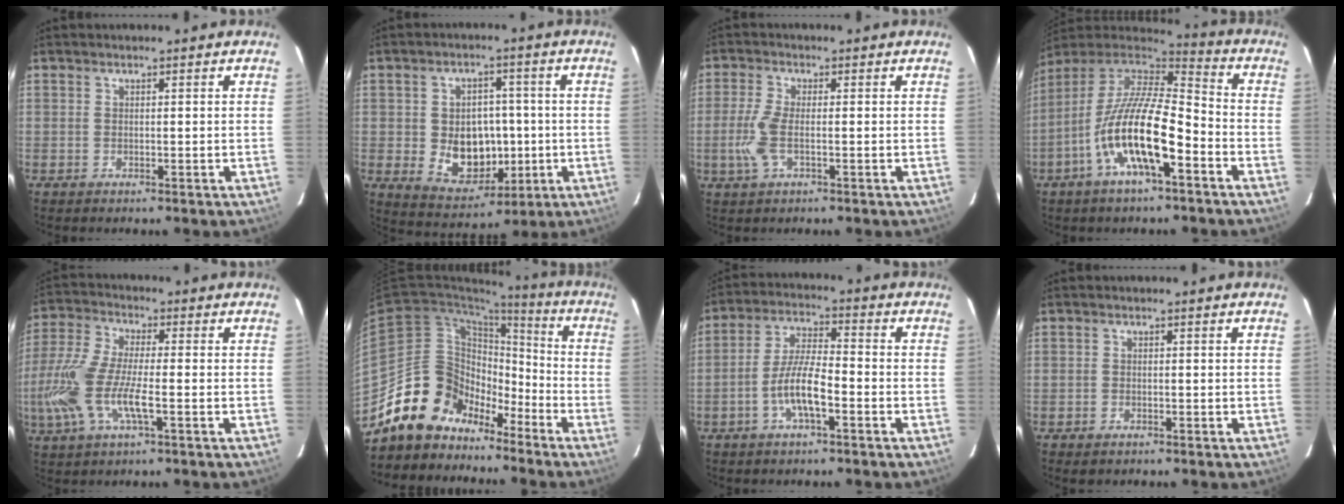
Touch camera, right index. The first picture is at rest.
{"total": 11.2, "force": [-1.3, 8.7, 6.9], "torque": [-0.140, 0.004, 0.002]}
{"total": 5.7, "force": [-1.2, 1.8, 5.2], "torque": [-0.122, -0.002, -0.027]}
{"total": 17.9, "force": [-7.4, 5.1, 15.5], "torque": [-0.296, -0.016, -0.147]}
{"total": 14.9, "force": [-3.8, 4.2, 13.8], "torque": [-0.302, -0.008, -0.079]}
{"total": 15.0, "force": [-11.1, 9.6, 3.1], "torque": [-0.065, 0.045, -0.193]}
{"total": 8.1, "force": [-3.5, 1.8, 7.1], "torque": [-0.146, 0.007, -0.064]}
{"total": 1.2, "force": [-0.9, 0.8, 0.4], "torque": [-0.008, -0.001, -0.014]}